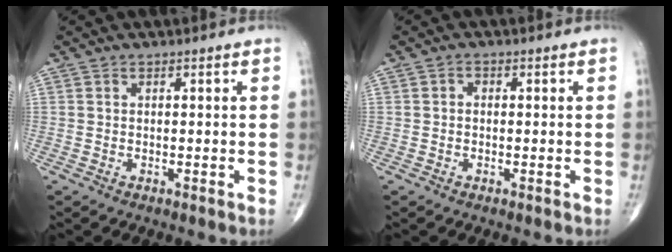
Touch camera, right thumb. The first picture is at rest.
{"total": 1.0, "force": [0.0, 0.8, 0.6], "torque": [-0.005, 0.003, -0.004]}